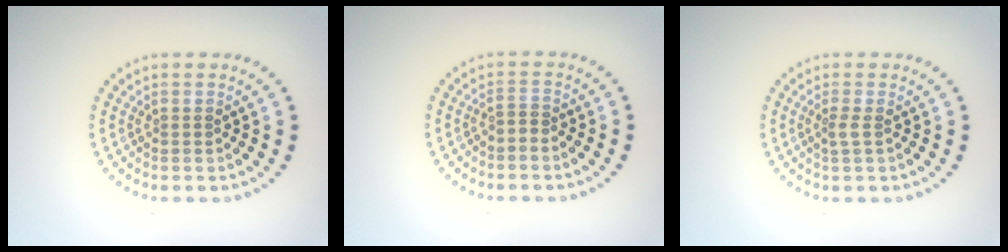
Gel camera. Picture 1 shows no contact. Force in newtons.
{"total": 0.7, "press": 0.4, "slide": 0.6}
{"total": 1.0, "press": 0.8, "slide": 0.6}